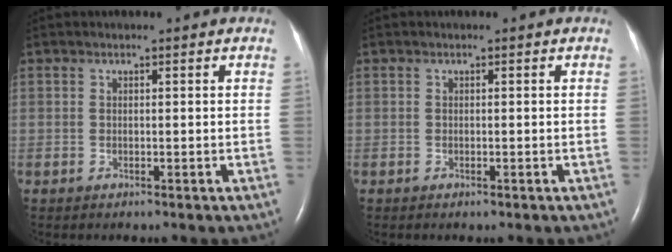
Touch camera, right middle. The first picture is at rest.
{"total": 0.0}